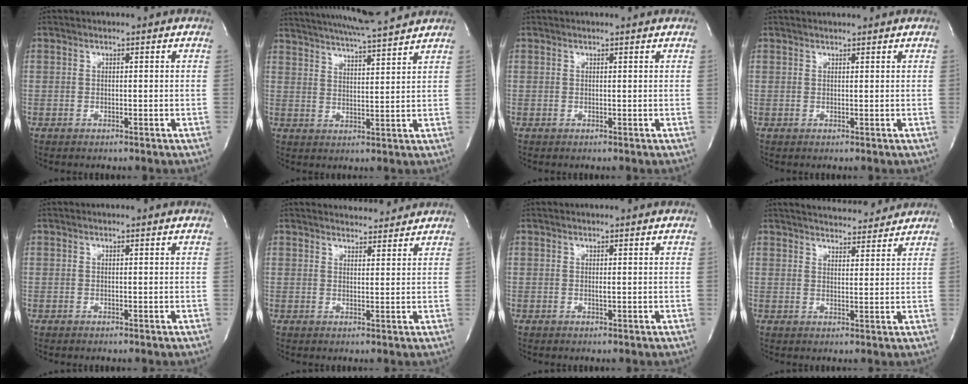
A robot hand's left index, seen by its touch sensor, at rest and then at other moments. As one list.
[{"total": 15.0, "force": [13.6, 0.5, 6.3], "torque": [-0.120, 0.019, 0.199]}, {"total": 2.1, "force": [2.0, 0.2, 0.7], "torque": [-0.011, 0.016, 0.022]}, {"total": 2.3, "force": [2.1, 0.2, 0.7], "torque": [-0.010, 0.016, 0.032]}, {"total": 0.0}, {"total": 6.1, "force": [5.8, 1.3, 1.0], "torque": [-0.012, 0.007, 0.072]}, {"total": 0.6, "force": [0.3, 0.1, 0.5], "torque": [-0.012, 0.000, 0.003]}, {"total": 11.0, "force": [10.4, 2.2, 2.9], "torque": [-0.037, 0.009, 0.137]}]